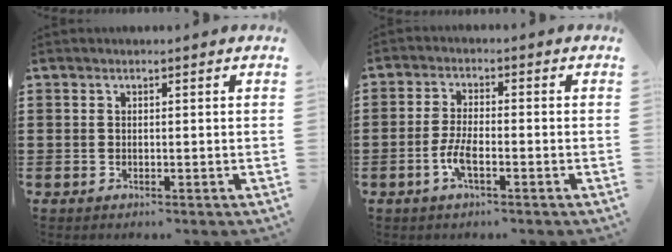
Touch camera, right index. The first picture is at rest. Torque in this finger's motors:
{"motor_torque": [1.35, 0.79, 0.14, 0.08]}